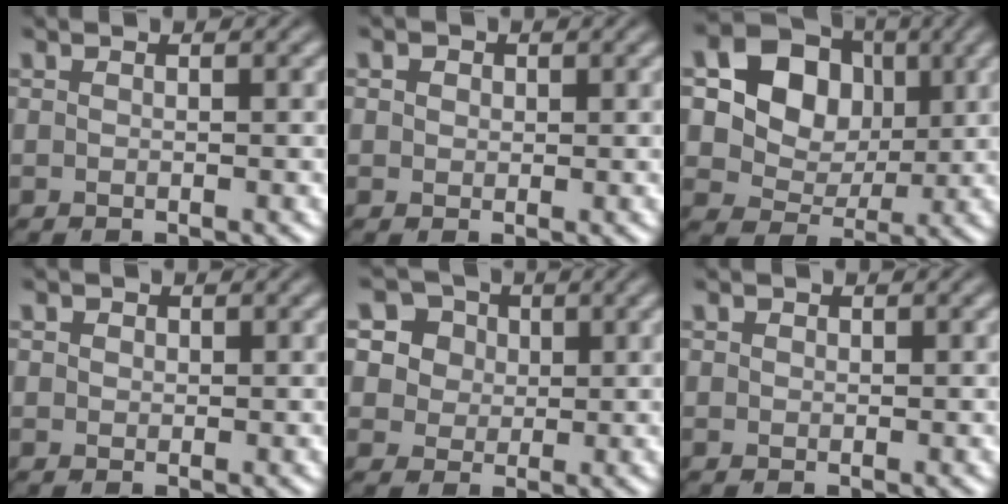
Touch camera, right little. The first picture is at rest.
{"total": 1.9, "force": [1.0, 1.5, 0.8], "torque": [-0.013, 0.011, 0.003]}
{"total": 11.8, "force": [3.3, 9.6, 6.0], "torque": [-0.128, 0.031, 0.060]}
{"total": 1.3, "force": [0.6, 1.0, 0.5], "torque": [-0.005, 0.004, -0.003]}
{"total": 7.0, "force": [3.5, 5.4, 2.7], "torque": [-0.057, 0.014, 0.044]}
{"total": 0.6, "force": [0.2, 0.5, 0.1], "torque": [0.001, -0.002, 0.001]}